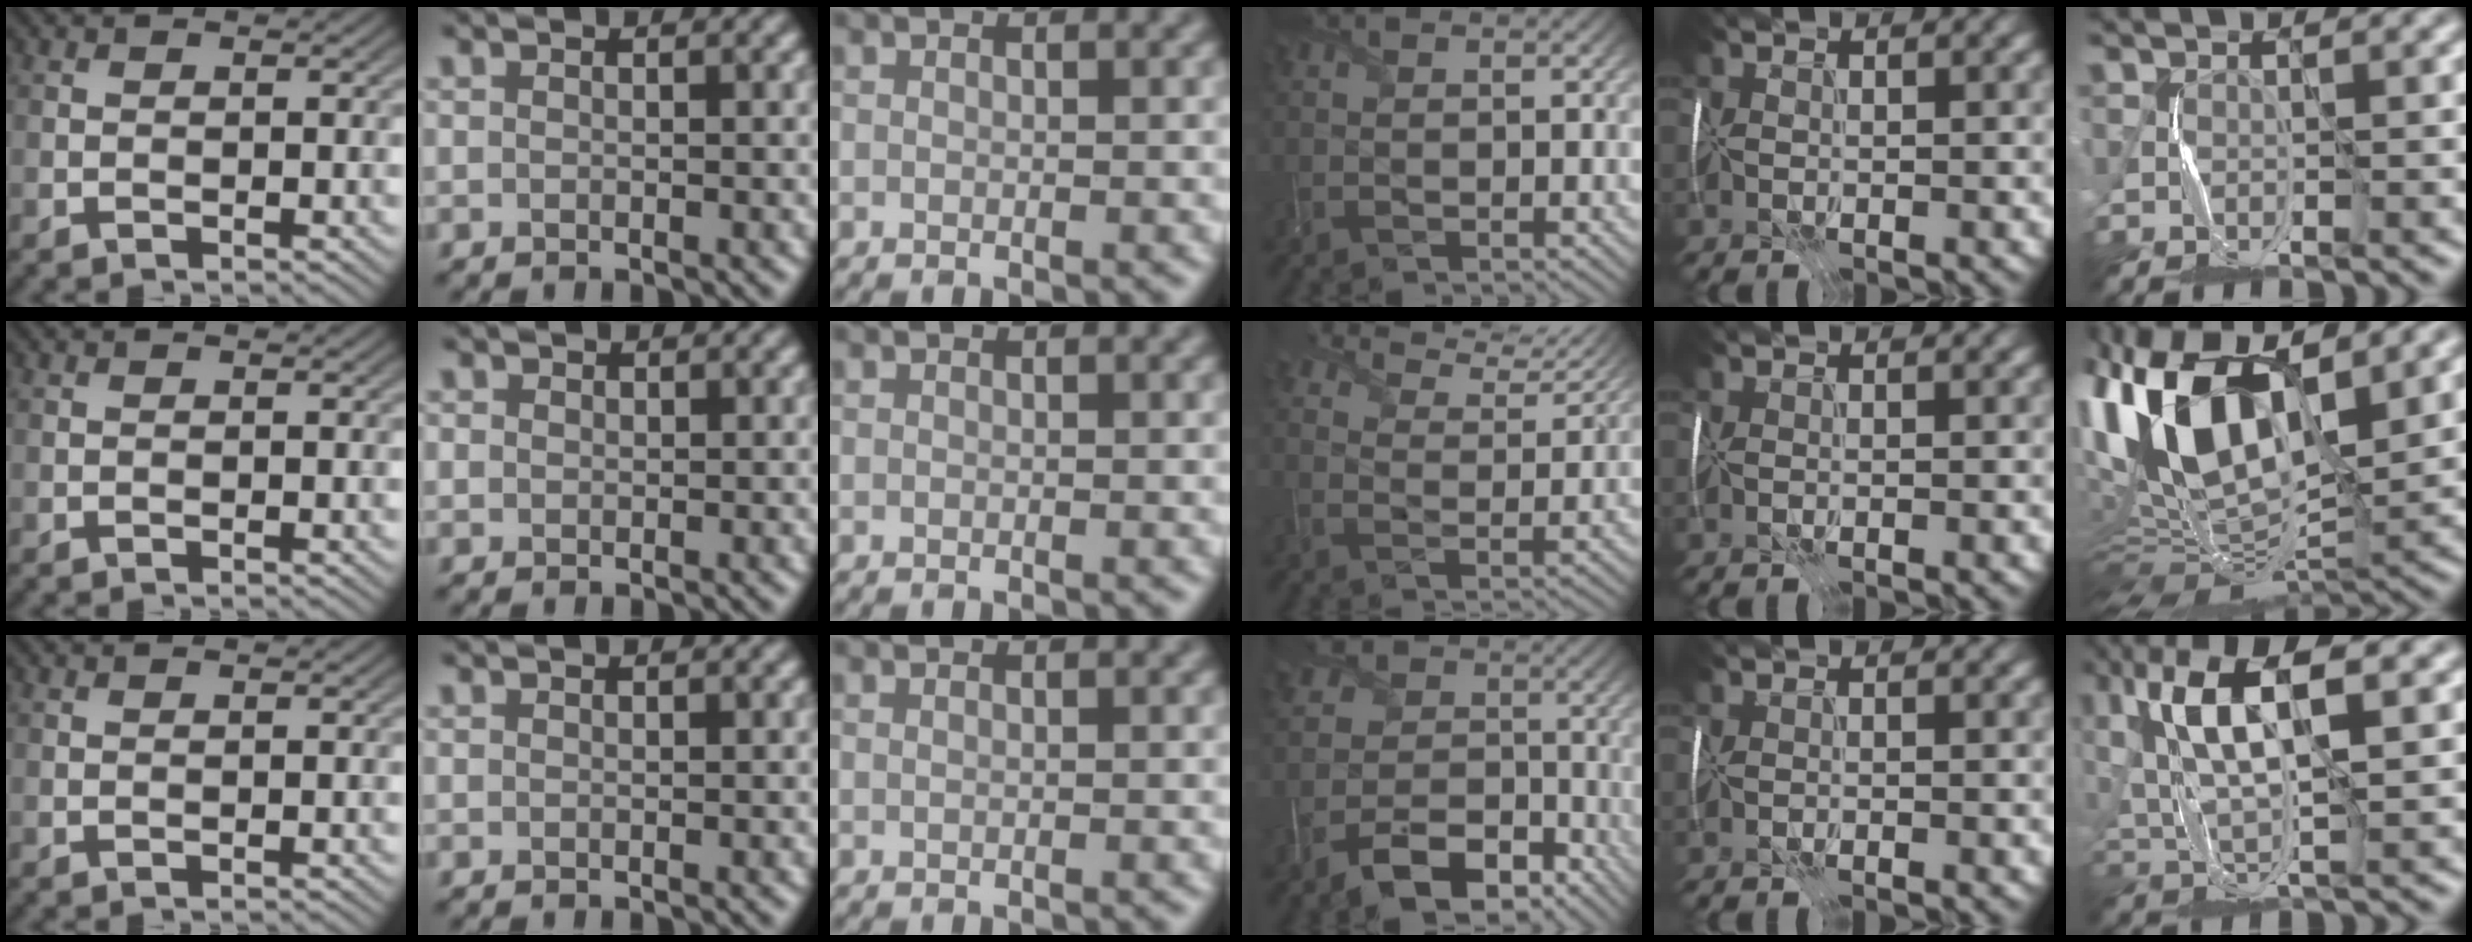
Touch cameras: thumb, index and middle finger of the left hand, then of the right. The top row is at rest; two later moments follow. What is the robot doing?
{"motion": "wrap", "object": "scarf"}